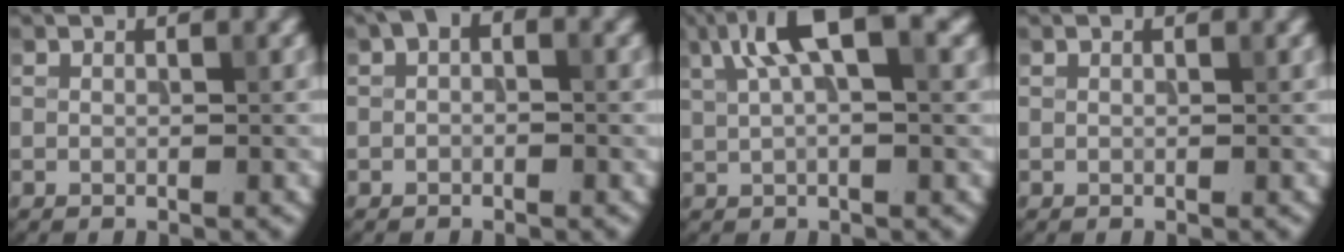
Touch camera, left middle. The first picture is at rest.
{"total": 1.6, "force": [0.3, 0.9, 1.2], "torque": [-0.017, 0.009, -0.001]}
{"total": 7.3, "force": [3.2, 2.3, 6.1], "torque": [-0.113, 0.018, 0.054]}
{"total": 0.0}